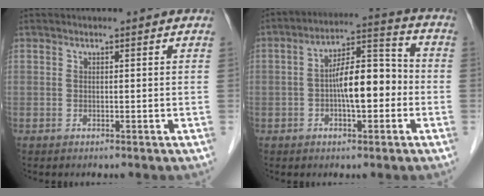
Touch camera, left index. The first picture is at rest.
{"total": 9.5, "force": [-1.8, 3.2, 8.8], "torque": [-0.155, 0.030, -0.030]}